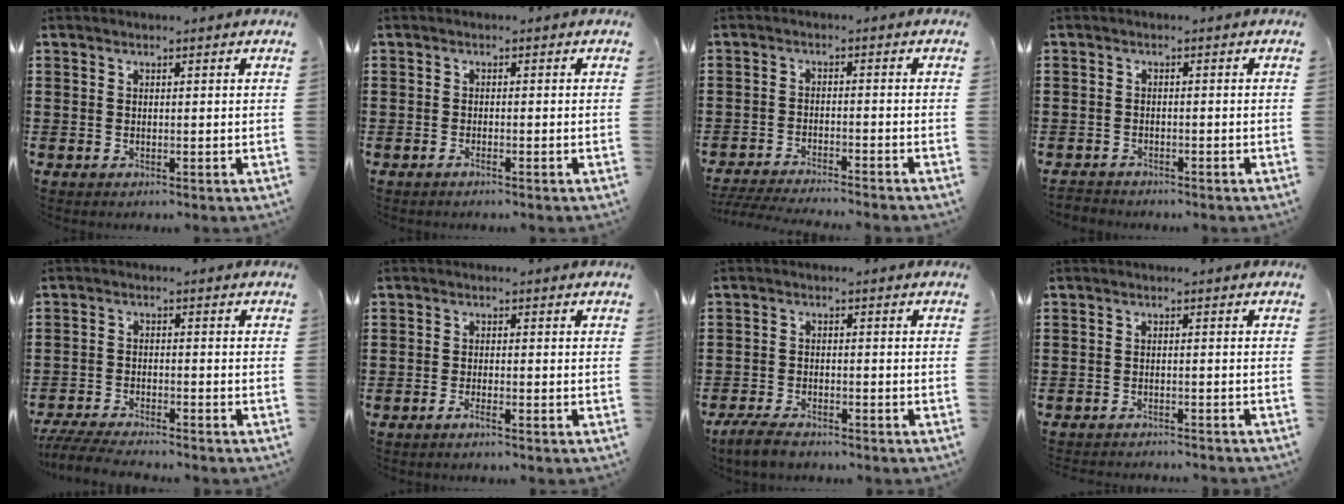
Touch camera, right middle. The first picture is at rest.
{"total": 0.8, "force": [-0.6, 0.0, 0.5], "torque": [-0.011, -0.004, -0.011]}
{"total": 3.8, "force": [-3.7, -0.2, 0.7], "torque": [-0.019, -0.007, -0.078]}
{"total": 1.7, "force": [-1.6, 0.5, -0.3], "torque": [0.000, 0.001, -0.038]}
{"total": 4.7, "force": [-4.5, 0.2, 1.2], "torque": [-0.033, -0.007, -0.093]}
{"total": 1.4, "force": [-1.1, 0.1, 1.0], "torque": [-0.025, -0.007, -0.021]}
{"total": 3.4, "force": [-3.1, 0.8, 1.3], "torque": [-0.038, 0.000, -0.065]}
{"total": 1.8, "force": [-1.8, 0.0, 0.0], "torque": [-0.005, 0.000, -0.039]}